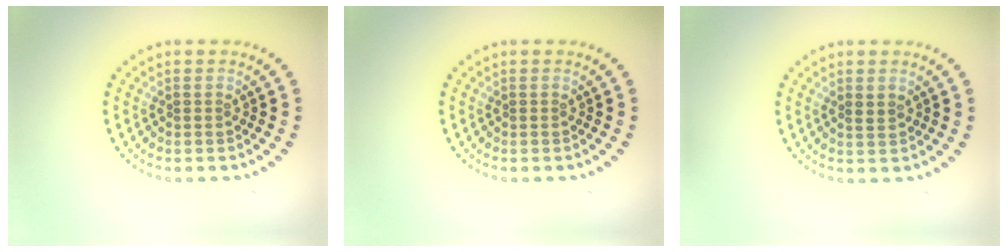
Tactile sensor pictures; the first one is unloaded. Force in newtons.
{"total": 0.0}
{"total": 0.6, "press": 0.5, "slide": 0.3}